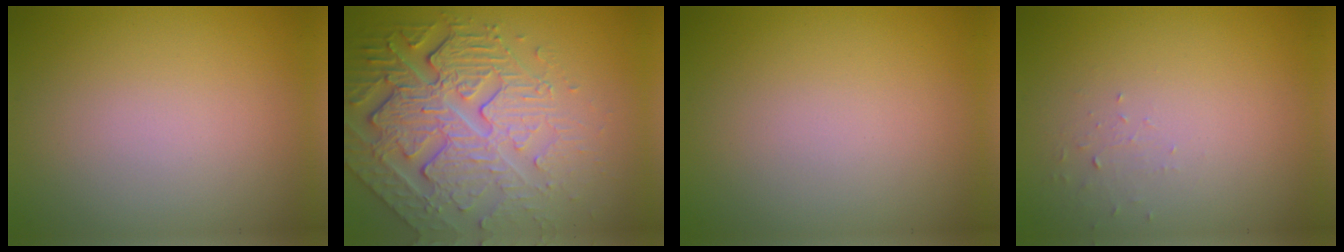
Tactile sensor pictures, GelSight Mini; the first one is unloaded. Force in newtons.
{"total": 8.2, "press": 5.8, "slide": 5.8}
{"total": 0.0}
{"total": 0.6, "press": 0.3, "slide": 0.6}